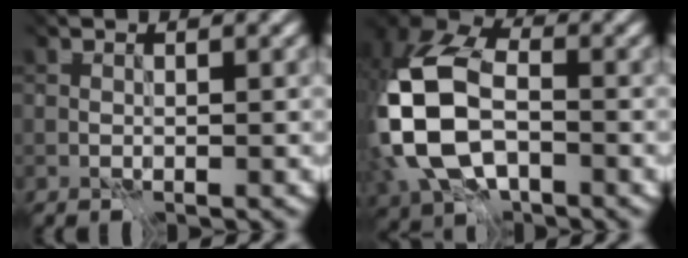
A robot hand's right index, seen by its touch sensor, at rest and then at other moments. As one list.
[{"total": 11.6, "force": [-3.5, 7.5, 8.1], "torque": [-0.220, -0.038, -0.034]}]